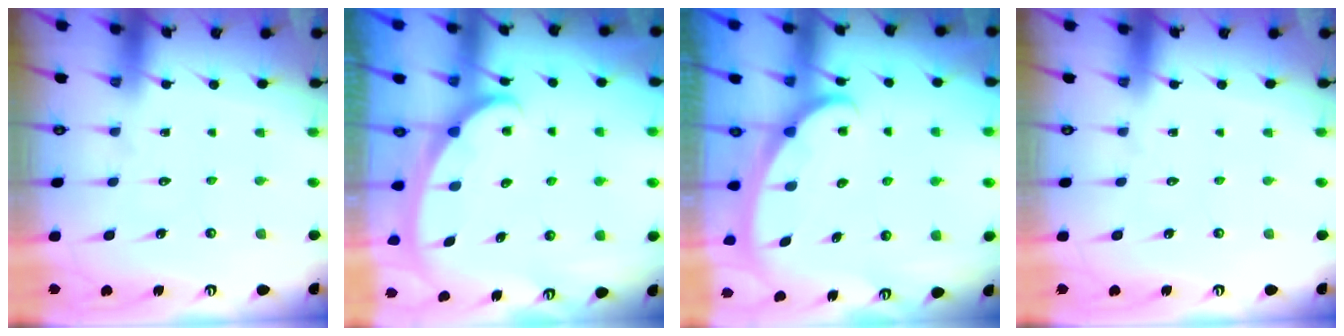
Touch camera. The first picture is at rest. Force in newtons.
{"total": 2.4, "press": 2.4, "slide": 0.3}
{"total": 2.6, "press": 2.6, "slide": 0.3}
{"total": 0.0}